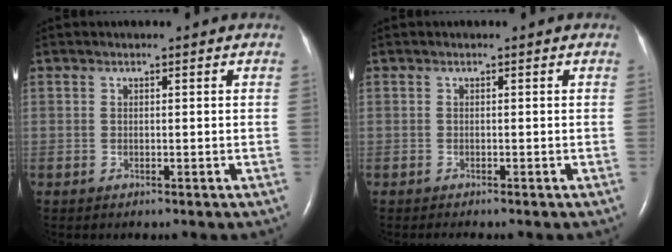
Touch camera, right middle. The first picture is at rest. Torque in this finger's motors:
{"motor_torque": [0.24, -0.13, -0.04, -0.01]}